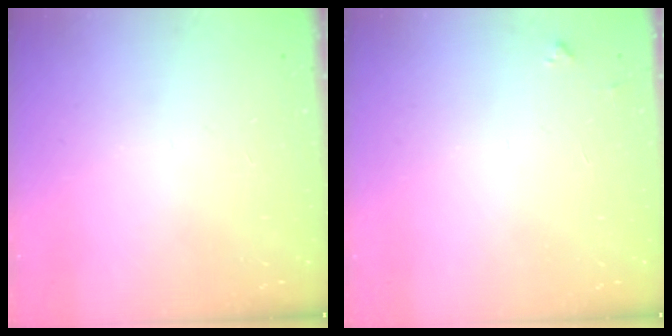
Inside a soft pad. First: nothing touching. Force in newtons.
{"total": 3.8, "press": 3.7, "slide": 0.4}